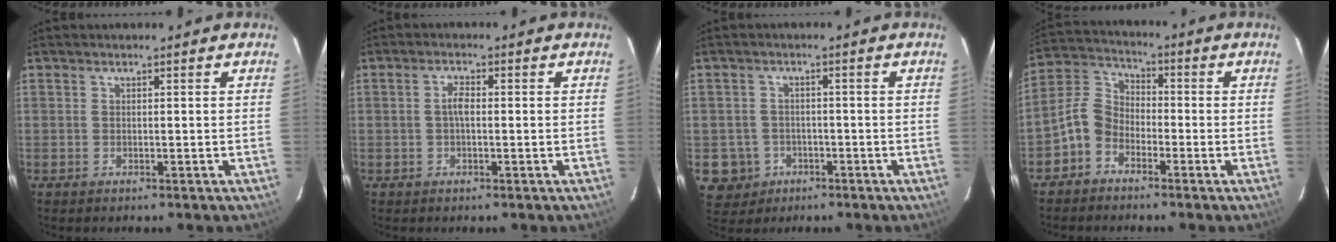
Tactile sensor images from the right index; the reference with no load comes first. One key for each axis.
{"total": 2.2, "fx": -0.2, "fy": 0.9, "fz": 2.0, "tx": -0.039, "ty": 0.007, "tz": -0.003}
{"total": 6.2, "fx": -2.1, "fy": 5.8, "fz": 0.6, "tx": -0.028, "ty": 0.020, "tz": -0.023}
{"total": 6.6, "fx": -3.9, "fy": 4.6, "fz": 2.7, "tx": -0.061, "ty": 0.023, "tz": -0.088}